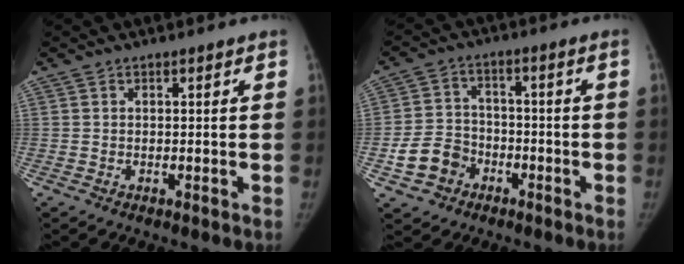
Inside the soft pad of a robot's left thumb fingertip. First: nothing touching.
{"total": 7.8, "force": [-3.5, 6.4, 2.8], "torque": [-0.035, 0.030, -0.059]}